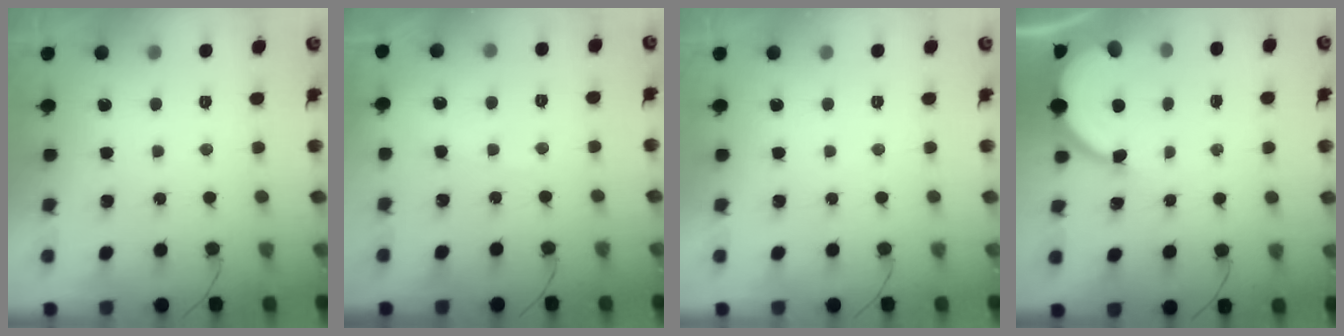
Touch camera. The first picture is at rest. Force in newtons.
{"total": 2.9, "press": 2.9, "slide": 0.4}
{"total": 0.0}
{"total": 7.0, "press": 7.0, "slide": 0.1}